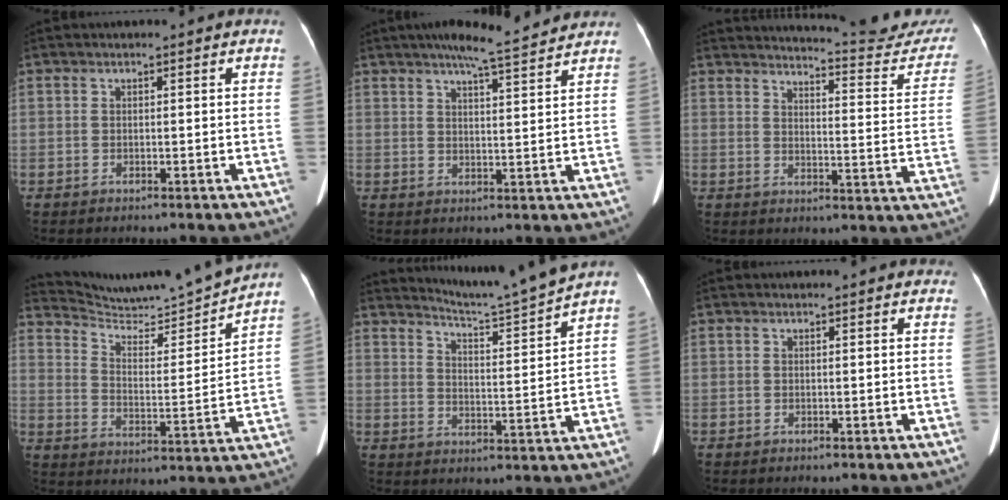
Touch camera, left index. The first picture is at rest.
{"total": 9.2, "force": [8.1, 0.1, 4.4], "torque": [-0.071, 0.015, 0.108]}
{"total": 20.7, "force": [20.0, 2.1, 5.1], "torque": [-0.061, -0.093, 0.219]}
{"total": 15.6, "force": [15.1, -1.4, 3.5], "torque": [-0.070, -0.039, 0.228]}
{"total": 9.6, "force": [9.0, -2.8, 1.5], "torque": [-0.045, -0.045, 0.143]}
{"total": 3.3, "force": [2.9, 1.4, 0.9], "torque": [-0.007, 0.022, 0.020]}